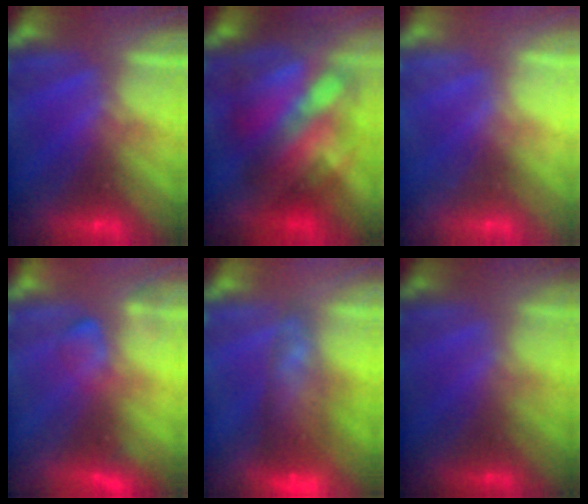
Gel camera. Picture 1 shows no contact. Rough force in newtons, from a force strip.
{"total": 7.0}
{"total": 2.0}
{"total": 2.5}
{"total": 7.4}
{"total": 1.3}